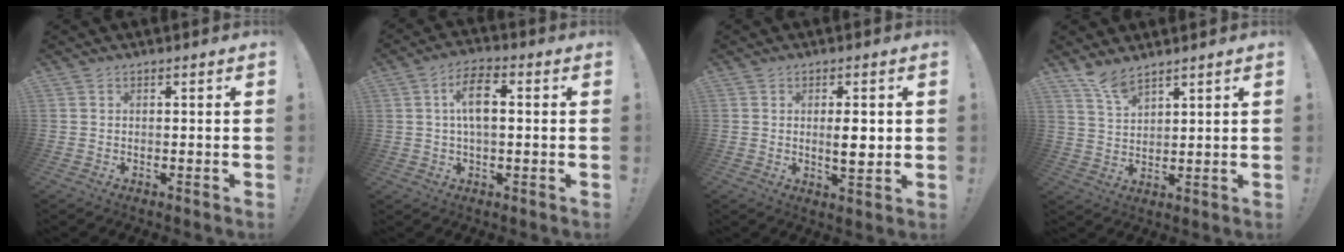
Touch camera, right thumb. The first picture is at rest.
{"total": 9.1, "force": [1.7, 4.8, 7.5], "torque": [-0.117, 0.010, 0.030]}
{"total": 5.5, "force": [0.3, 1.4, 5.3], "torque": [-0.065, -0.012, -0.001]}
{"total": 6.1, "force": [5.1, 1.6, 2.8], "torque": [-0.058, -0.032, 0.094]}